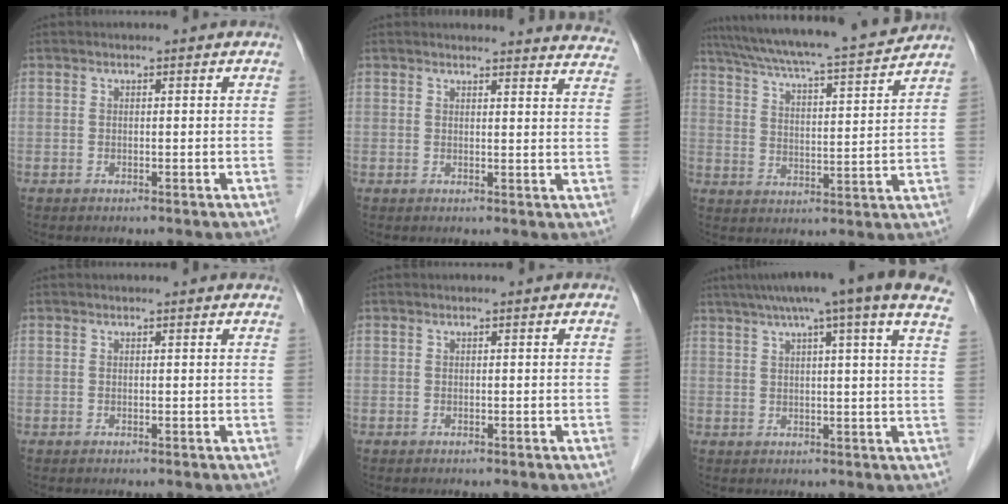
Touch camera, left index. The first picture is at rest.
{"total": 15.0, "force": [14.8, 2.0, 1.9], "torque": [0.011, -0.057, 0.132]}
{"total": 17.6, "force": [15.9, -0.2, 7.5], "torque": [-0.136, -0.004, 0.236]}
{"total": 1.7, "force": [1.7, 0.2, 0.4], "torque": [-0.012, 0.010, 0.015]}
{"total": 0.0}
{"total": 18.3, "force": [13.3, -0.3, 12.5], "torque": [-0.198, 0.032, 0.160]}